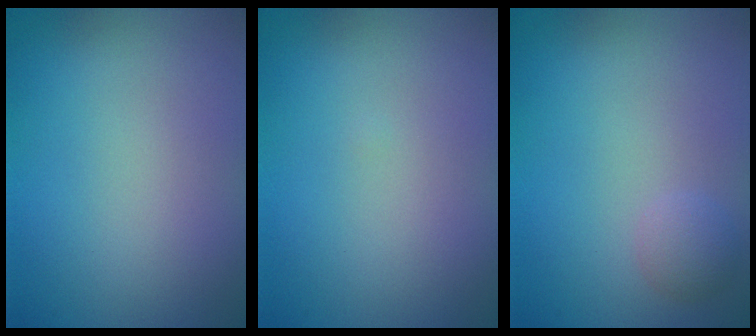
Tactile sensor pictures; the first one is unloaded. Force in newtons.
{"total": 0.0}
{"total": 1.3, "press": 1.3, "slide": 0.0}